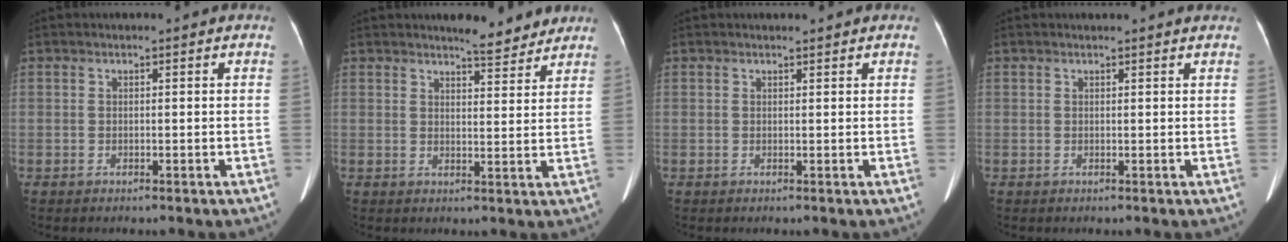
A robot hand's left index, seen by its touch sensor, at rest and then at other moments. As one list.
[{"total": 5.3, "force": [4.9, 1.0, 1.7], "torque": [-0.027, -0.004, 0.061]}, {"total": 1.3, "force": [1.2, 0.2, 0.5], "torque": [-0.010, 0.007, 0.018]}, {"total": 3.6, "force": [3.4, 0.0, 1.0], "torque": [-0.014, 0.013, 0.031]}]